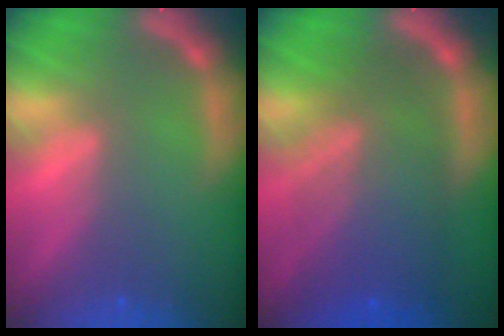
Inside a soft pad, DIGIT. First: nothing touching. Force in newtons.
{"total": 9.1}